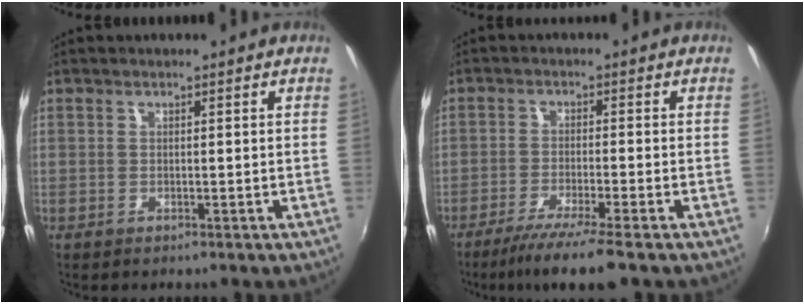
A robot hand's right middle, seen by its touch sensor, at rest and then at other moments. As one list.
[{"total": 7.9, "force": [-6.0, -0.5, 5.1], "torque": [-0.109, -0.020, -0.101]}]